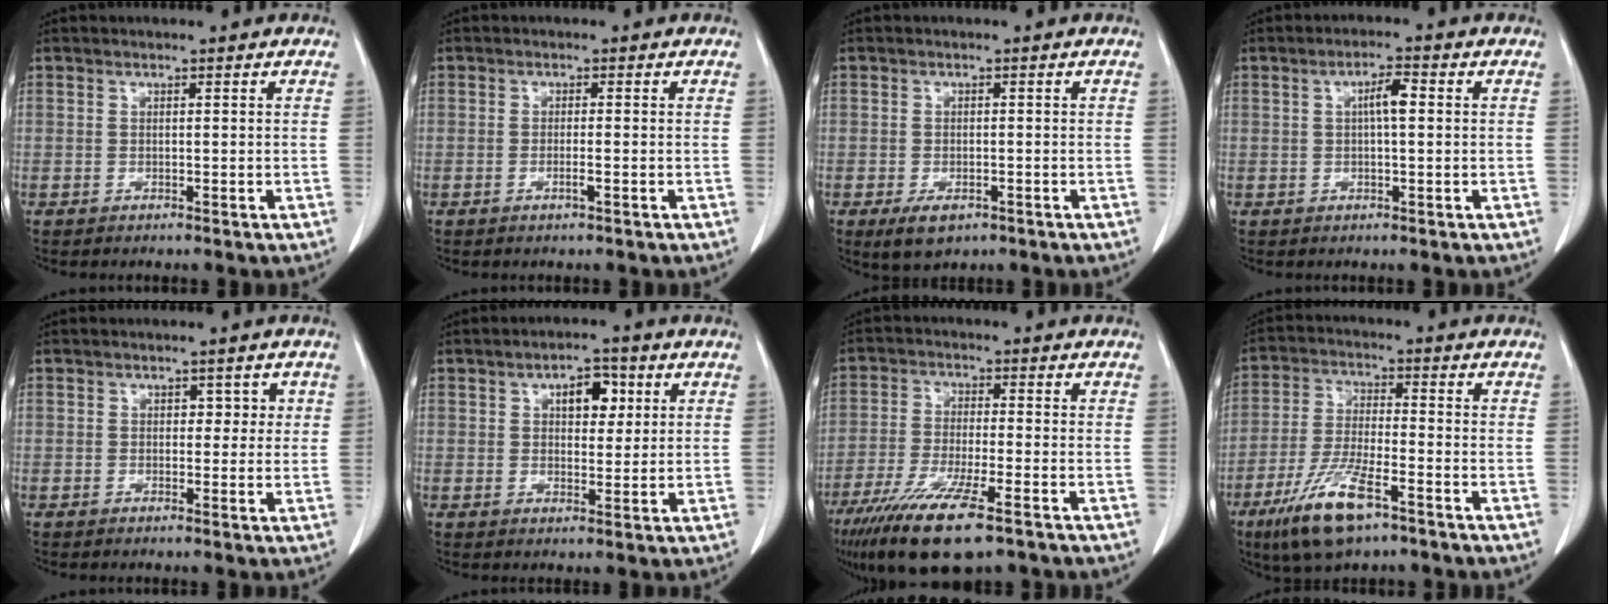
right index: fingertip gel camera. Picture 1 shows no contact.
{"total": 1.3, "force": [-0.6, -0.1, 1.2], "torque": [-0.026, -0.003, -0.011]}
{"total": 3.9, "force": [-2.1, 2.2, 2.4], "torque": [-0.045, -0.005, -0.027]}
{"total": 3.4, "force": [0.5, 0.6, 3.3], "torque": [-0.057, 0.008, 0.006]}
{"total": 2.3, "force": [0.6, 1.7, 1.5], "torque": [-0.005, 0.007, 0.003]}
{"total": 5.2, "force": [1.9, 2.7, 4.0], "torque": [-0.057, 0.011, 0.028]}
{"total": 13.0, "force": [-8.4, 2.1, 9.7], "torque": [-0.181, -0.035, -0.141]}
{"total": 10.9, "force": [-6.5, 2.5, 8.4], "torque": [-0.172, -0.021, -0.118]}